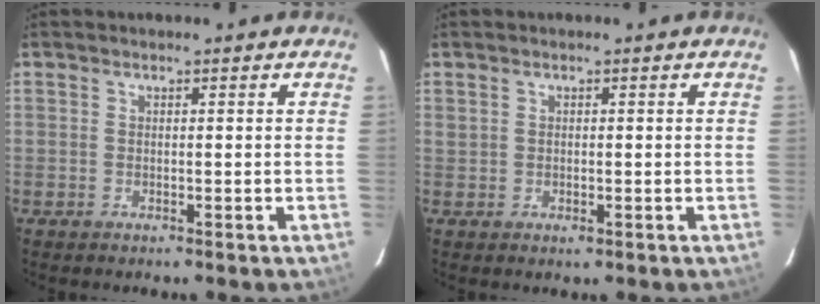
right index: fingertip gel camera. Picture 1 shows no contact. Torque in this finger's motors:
{"motor_torque": [0.22, 0.00, 0.00, 0.02]}